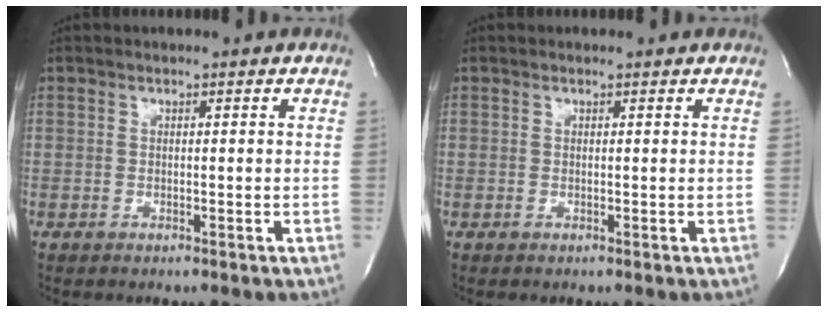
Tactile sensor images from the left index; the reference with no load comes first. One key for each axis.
{"total": 0.0}